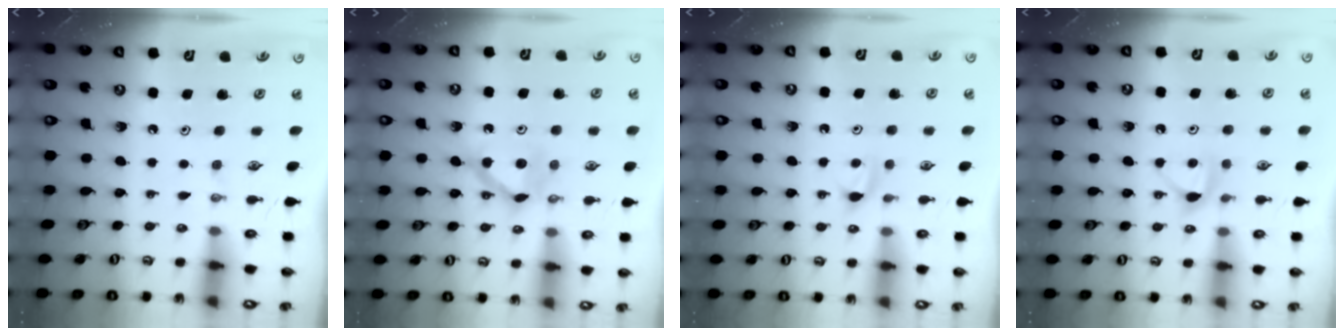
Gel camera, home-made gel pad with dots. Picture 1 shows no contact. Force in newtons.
{"total": 8.6, "press": 8.6, "slide": 0.4}
{"total": 3.3, "press": 3.3, "slide": 0.4}
{"total": 4.9, "press": 4.8, "slide": 0.7}